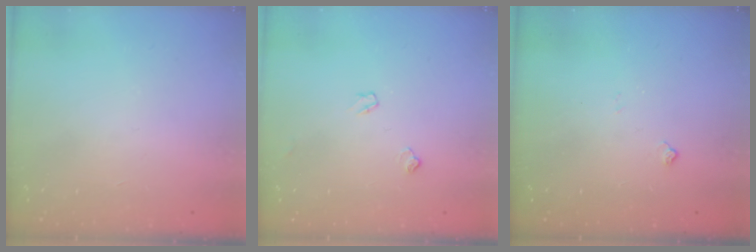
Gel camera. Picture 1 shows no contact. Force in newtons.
{"total": 5.3, "press": 5.2, "slide": 0.8}
{"total": 2.5, "press": 2.4, "slide": 0.4}